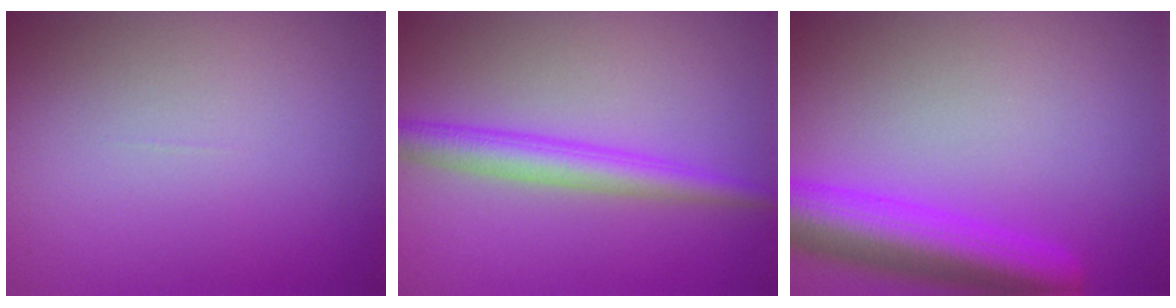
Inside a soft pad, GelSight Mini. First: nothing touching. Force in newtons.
{"total": 3.6, "press": 3.6, "slide": 0.1}
{"total": 7.0, "press": 7.0, "slide": 0.3}